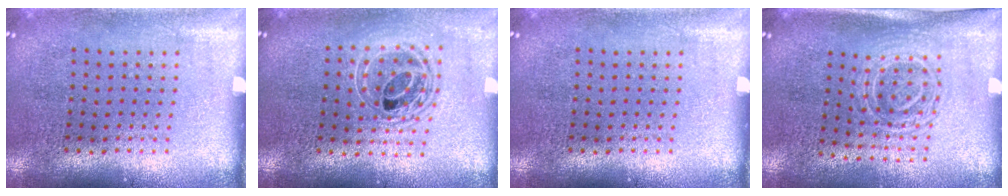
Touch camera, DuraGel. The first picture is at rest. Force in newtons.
{"total": 1.6, "press": 1.4, "slide": 0.9}
{"total": 0.0}
{"total": 1.6, "press": 1.3, "slide": 0.9}